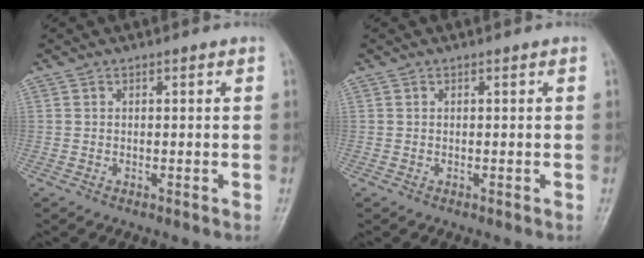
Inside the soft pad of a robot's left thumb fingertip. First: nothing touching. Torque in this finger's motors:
{"motor_torque": [0.00, 0.00, 0.00, 0.00, 0.00]}